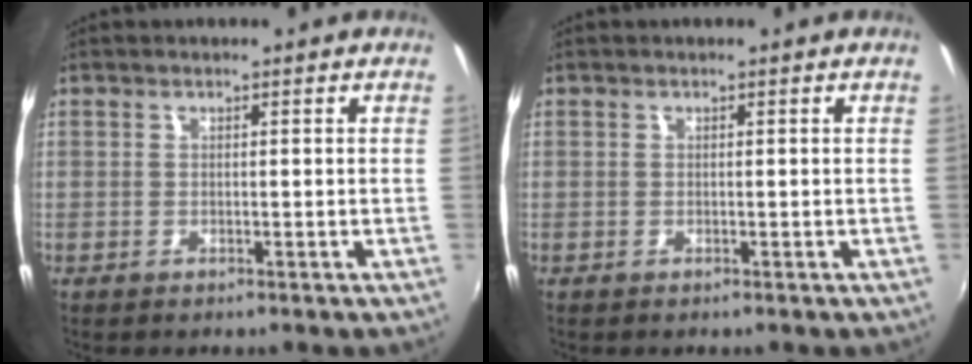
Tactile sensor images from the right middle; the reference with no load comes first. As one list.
[{"total": 0.0}]